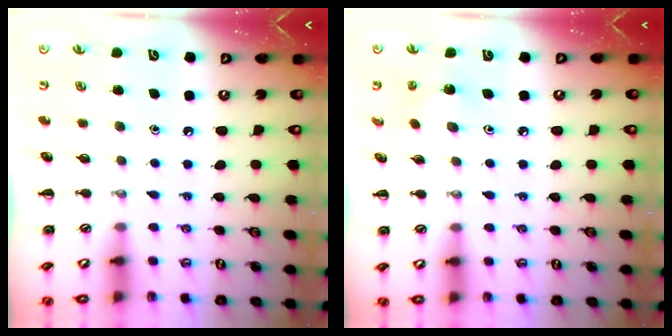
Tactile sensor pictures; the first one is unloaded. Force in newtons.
{"total": 2.0, "press": 1.9, "slide": 0.8}